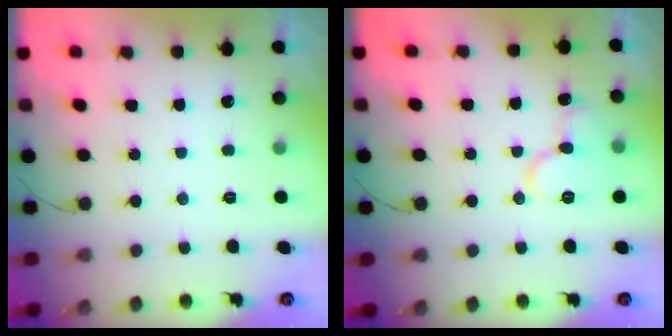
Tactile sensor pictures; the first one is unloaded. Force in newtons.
{"total": 9.8, "press": 9.7, "slide": 1.3}